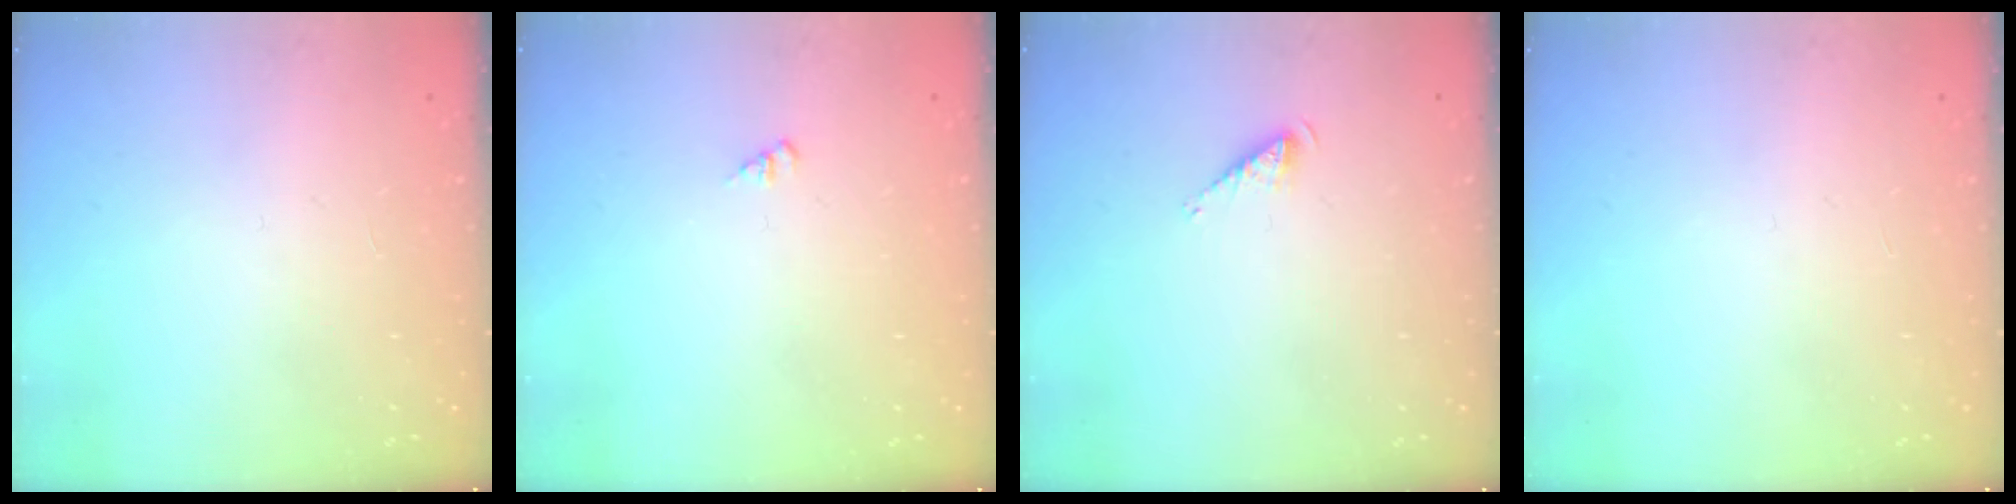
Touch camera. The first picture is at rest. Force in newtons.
{"total": 1.3, "press": 1.3, "slide": 0.3}
{"total": 2.6, "press": 2.6, "slide": 0.4}
{"total": 0.0}